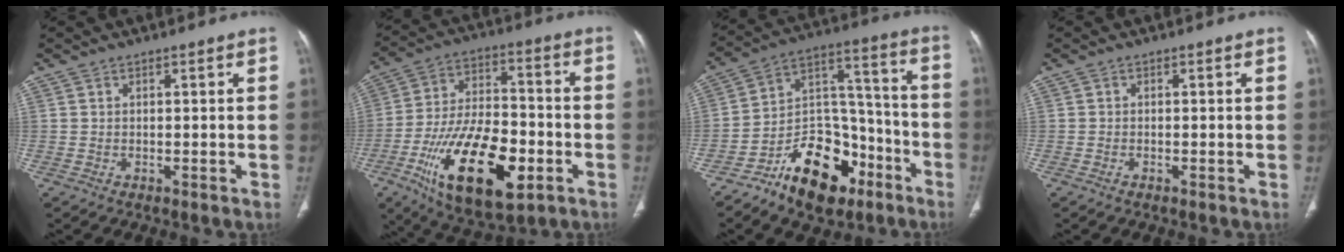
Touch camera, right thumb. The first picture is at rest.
{"total": 23.3, "force": [-8.7, 11.2, 18.5], "torque": [-0.319, 0.027, -0.135]}
{"total": 18.5, "force": [-10.9, 10.7, 10.5], "torque": [-0.123, 0.092, -0.181]}
{"total": 0.5, "force": [-0.4, 0.2, 0.2], "torque": [-0.005, 0.000, -0.009]}